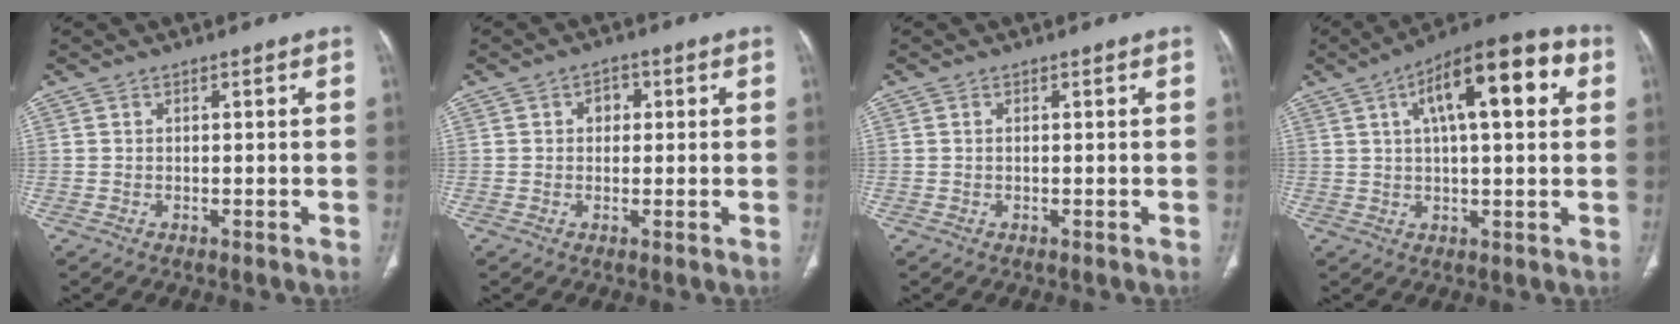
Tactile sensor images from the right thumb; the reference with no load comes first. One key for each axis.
{"total": 2.5, "fx": 0.5, "fy": 2.0, "fz": 1.4, "tx": -0.007, "ty": 0.004, "tz": 0.004}
{"total": 0.0}
{"total": 17.0, "fx": 5.5, "fy": 6.0, "fz": 14.9, "tx": -0.201, "ty": 0.022, "tz": 0.074}